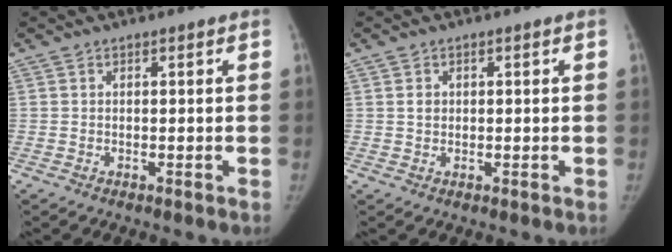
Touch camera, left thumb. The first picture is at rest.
{"total": 1.4, "force": [0.3, 1.2, 0.7], "torque": [-0.009, 0.001, 0.008]}